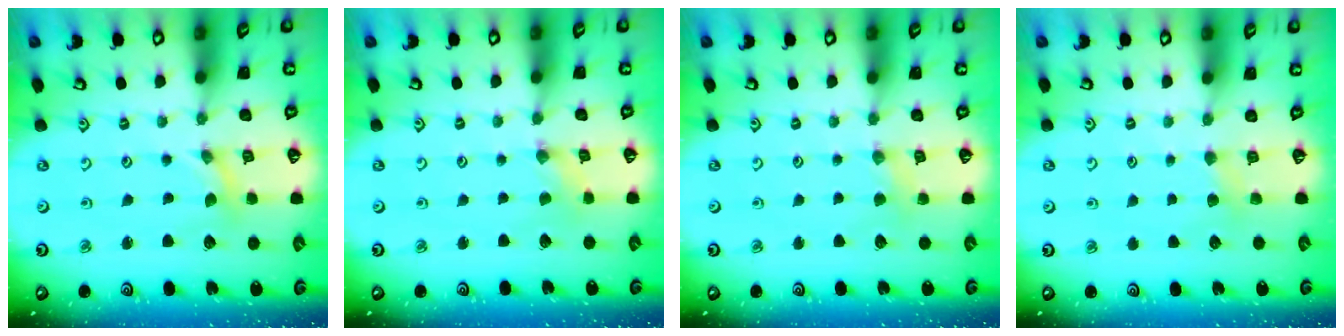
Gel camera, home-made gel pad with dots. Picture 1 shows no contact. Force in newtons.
{"total": 0.9, "press": 0.9, "slide": 0.3}
{"total": 3.4, "press": 3.4, "slide": 0.6}
{"total": 3.0, "press": 3.0, "slide": 0.5}